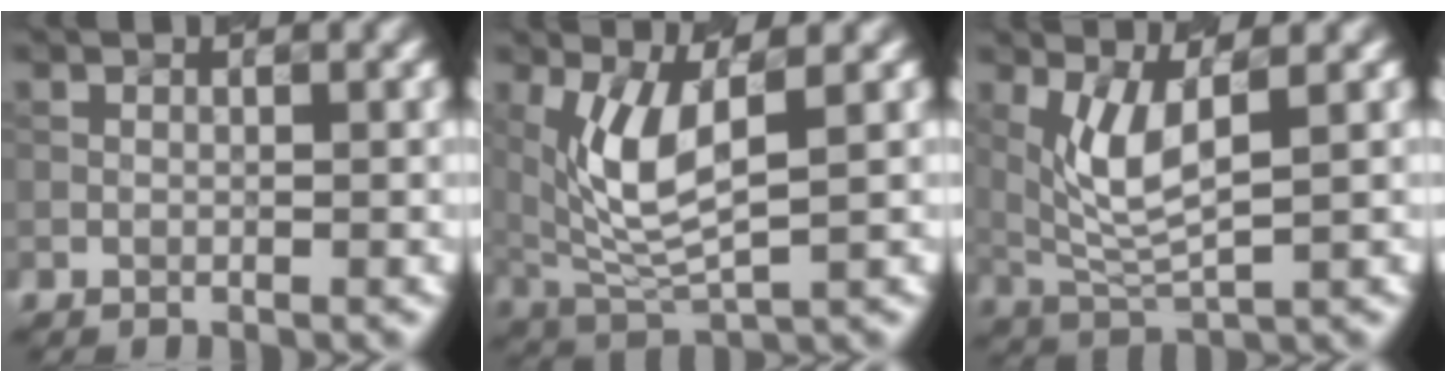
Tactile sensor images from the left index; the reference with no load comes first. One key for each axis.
{"total": 5.5, "fx": 1.4, "fy": 1.9, "fz": 5.0, "tx": -0.122, "ty": -0.011, "tz": 0.046}
{"total": 4.1, "fx": 1.2, "fy": 1.1, "fz": 3.7, "tx": -0.089, "ty": -0.005, "tz": 0.043}